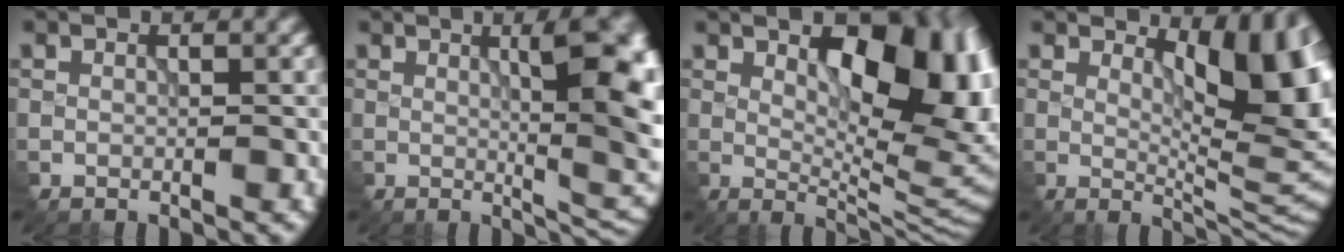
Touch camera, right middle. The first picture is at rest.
{"total": 10.2, "force": [1.4, 3.2, 9.6], "torque": [-0.095, 0.011, 0.022]}
{"total": 12.4, "force": [2.9, 5.9, 10.5], "torque": [-0.127, -0.006, 0.049]}
{"total": 9.2, "force": [3.1, 3.7, 7.8], "torque": [-0.103, -0.012, 0.053]}